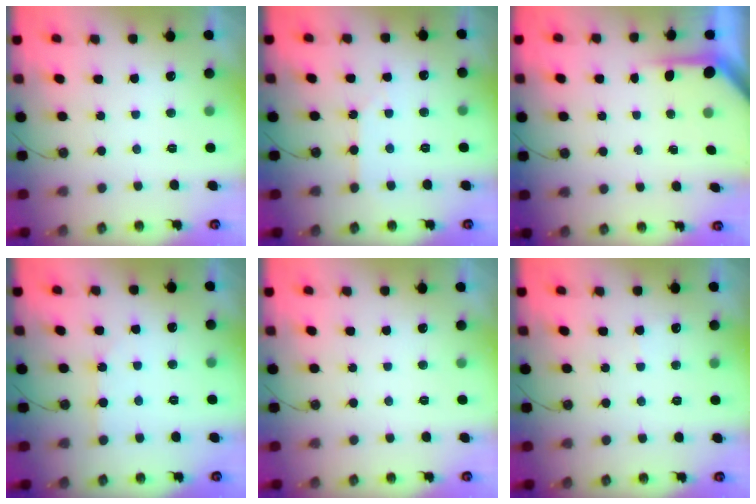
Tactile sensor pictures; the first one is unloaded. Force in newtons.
{"total": 2.5, "press": 2.4, "slide": 0.5}
{"total": 3.7, "press": 3.7, "slide": 0.2}
{"total": 3.6, "press": 3.6, "slide": 0.5}
{"total": 0.0}
{"total": 2.7, "press": 2.7, "slide": 0.3}